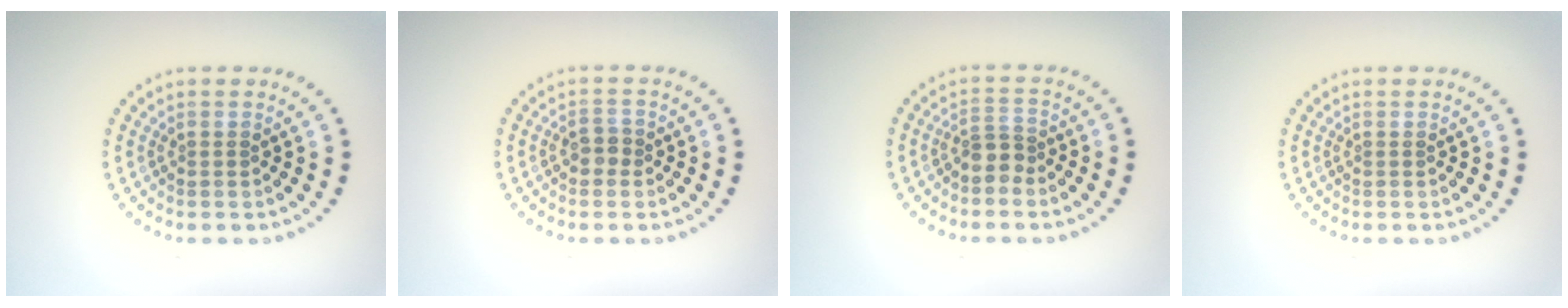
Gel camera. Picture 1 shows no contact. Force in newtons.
{"total": 1.4, "press": 1.3, "slide": 0.3}
{"total": 2.2, "press": 1.7, "slide": 1.4}
{"total": 0.0}